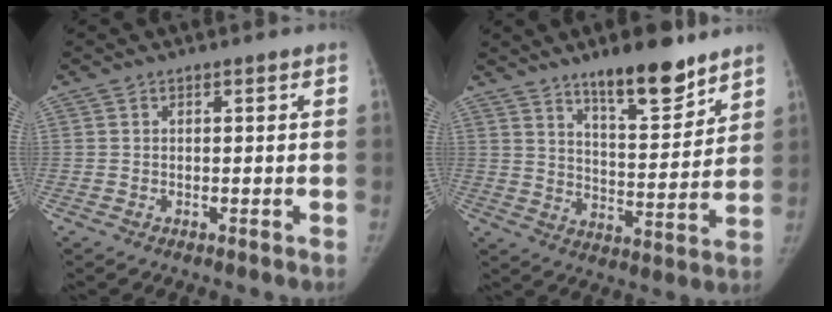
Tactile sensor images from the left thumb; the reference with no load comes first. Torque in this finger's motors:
{"motor_torque": [0.63, -0.40, 1.06, -0.99, 0.06]}